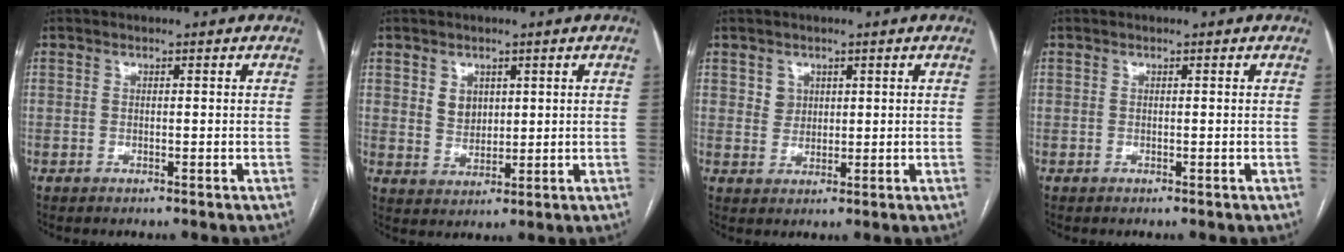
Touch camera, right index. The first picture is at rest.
{"total": 3.8, "force": [1.5, 2.9, 1.8], "torque": [-0.036, 0.003, 0.036]}
{"total": 2.5, "force": [1.2, 2.2, 0.5], "torque": [-0.006, 0.000, 0.022]}
{"total": 0.0}